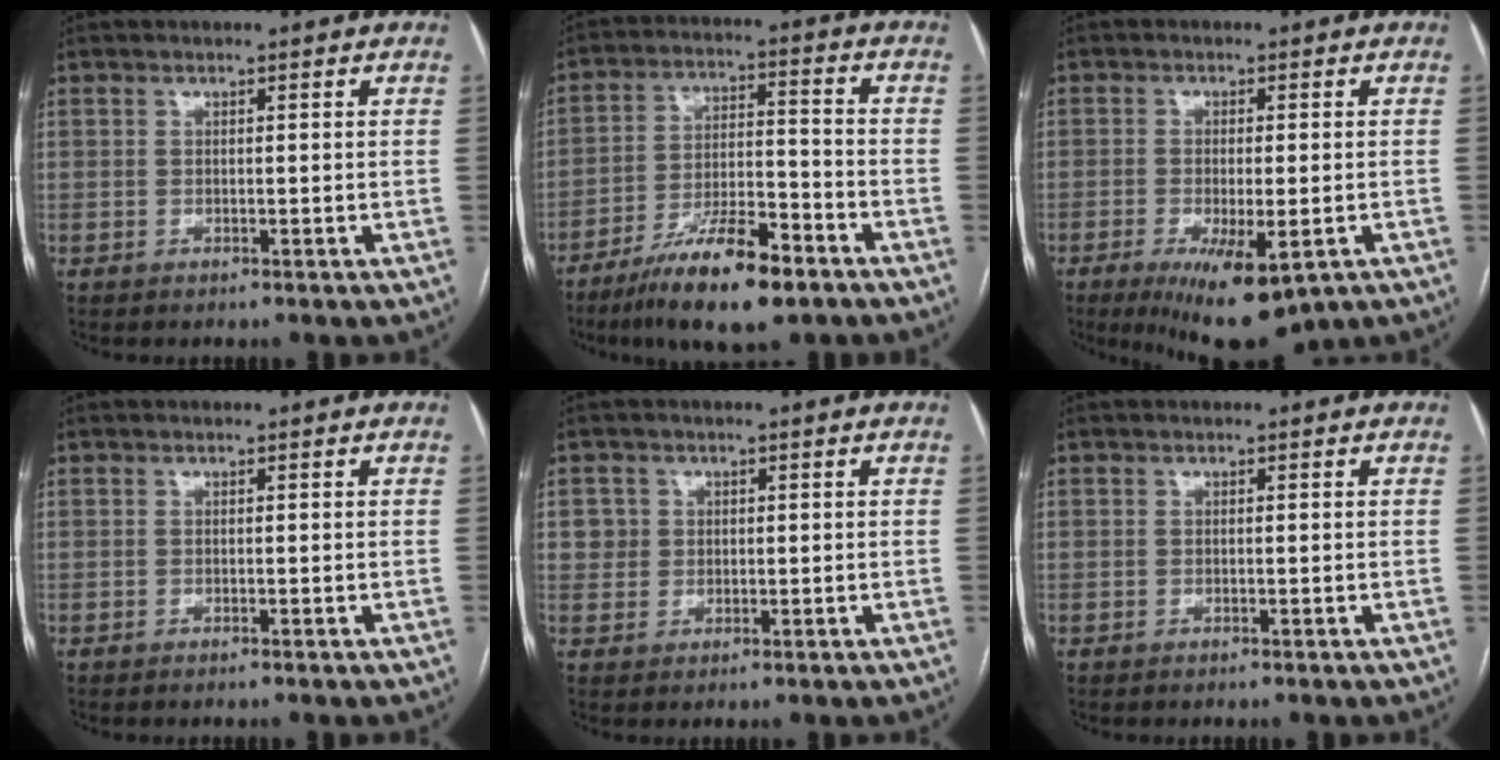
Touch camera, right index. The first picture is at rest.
{"total": 13.9, "force": [-9.1, 2.9, 10.1], "torque": [-0.181, -0.013, -0.155]}
{"total": 11.0, "force": [-5.8, 3.1, 8.9], "torque": [-0.136, -0.022, -0.082]}
{"total": 0.0}
{"total": 2.6, "force": [0.6, 2.5, 0.0], "torque": [0.013, 0.007, 0.008]}
{"total": 0.0}